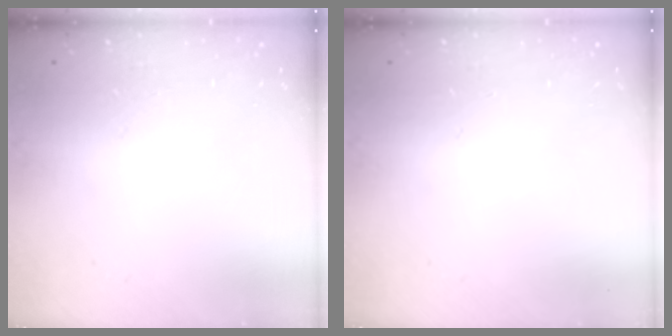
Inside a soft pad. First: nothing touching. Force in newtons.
{"total": 0.0}